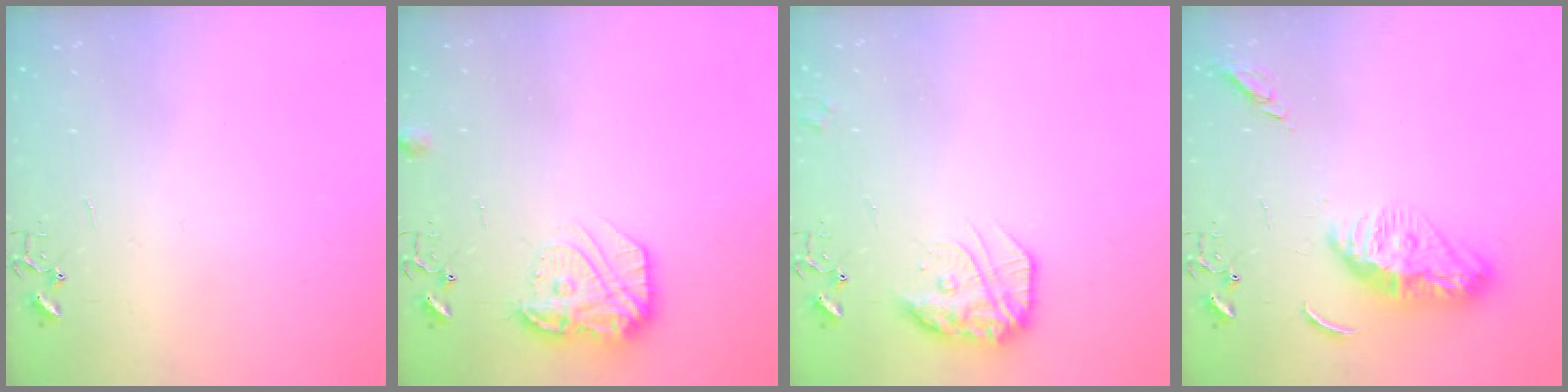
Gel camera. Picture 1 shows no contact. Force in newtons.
{"total": 14.6, "press": 14.6, "slide": 0.8}
{"total": 15.4, "press": 15.4, "slide": 1.3}
{"total": 13.1, "press": 13.0, "slide": 1.1}